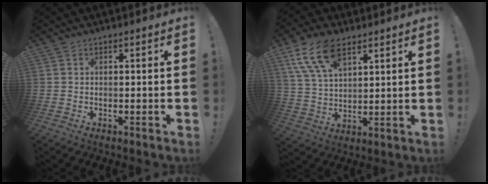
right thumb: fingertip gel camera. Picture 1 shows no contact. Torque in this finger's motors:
{"motor_torque": [1.47, 1.48, 0.28, 0.10, 0.07]}